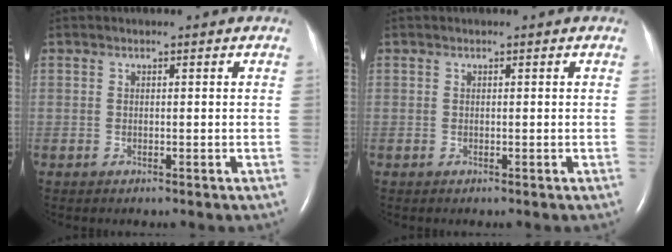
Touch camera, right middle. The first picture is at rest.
{"total": 0.0}